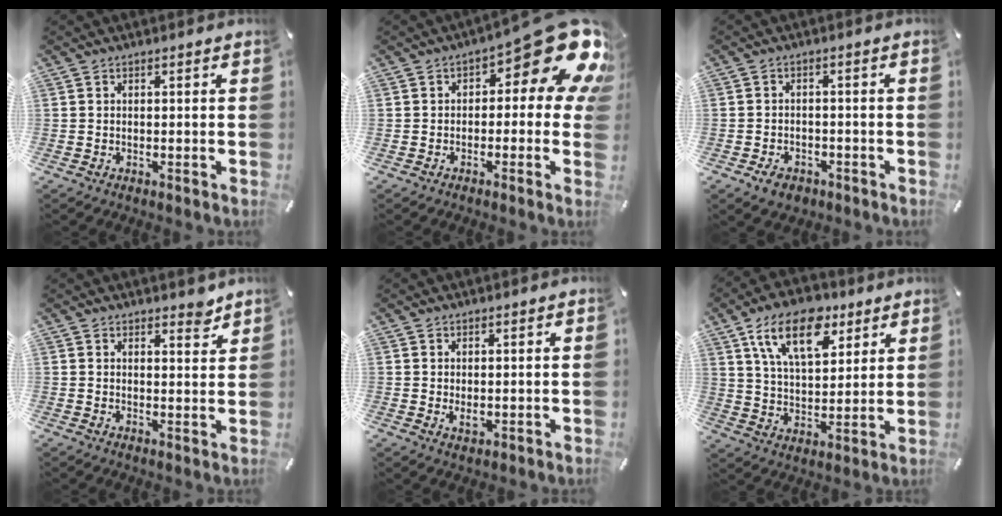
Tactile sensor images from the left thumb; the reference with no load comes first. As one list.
[{"total": 15.7, "force": [6.9, 6.2, 12.6], "torque": [-0.159, -0.054, 0.115]}, {"total": 3.5, "force": [-2.1, 2.5, 1.2], "torque": [-0.025, 0.008, -0.041]}, {"total": 3.6, "force": [3.2, 1.6, 0.7], "torque": [0.004, -0.022, 0.054]}, {"total": 1.8, "force": [0.5, 1.2, 1.2], "torque": [-0.017, -0.002, 0.008]}, {"total": 15.5, "force": [8.7, 8.2, 9.8], "torque": [-0.172, -0.020, 0.156]}]